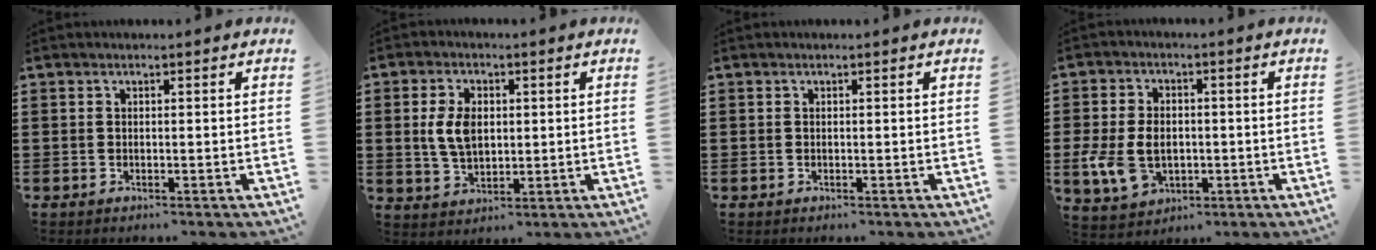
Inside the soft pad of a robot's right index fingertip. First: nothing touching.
{"total": 6.0, "force": [0.7, 3.8, 4.7], "torque": [-0.112, 0.008, 0.008]}
{"total": 0.0}
{"total": 7.4, "force": [-1.1, 5.4, 4.9], "torque": [-0.118, 0.006, -0.023]}